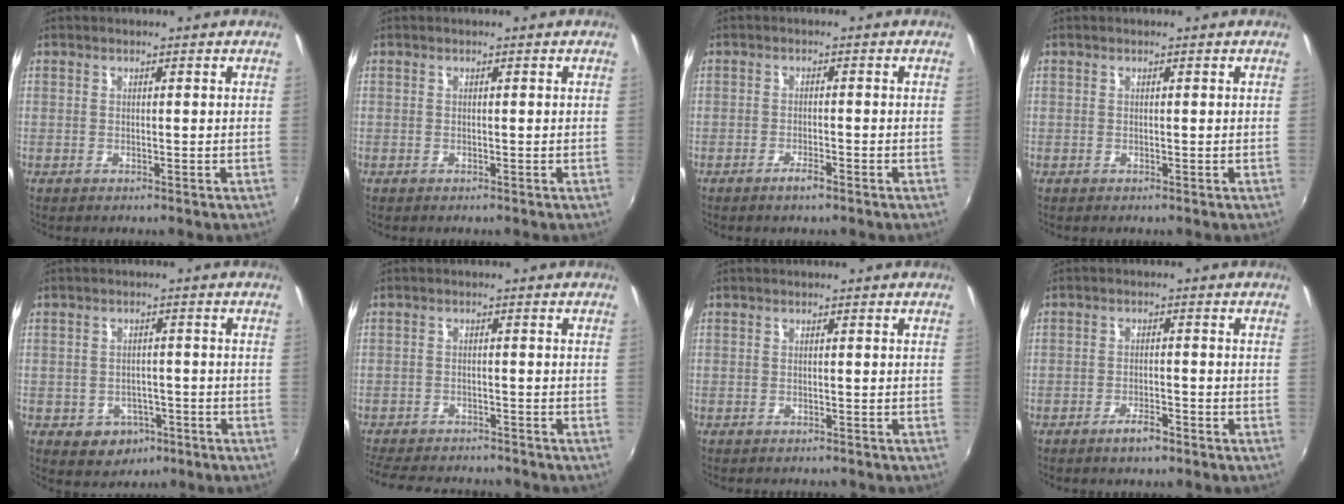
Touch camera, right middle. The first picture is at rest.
{"total": 0.0}
{"total": 2.2, "force": [-1.6, 0.4, 1.4], "torque": [-0.032, -0.002, -0.032]}
{"total": 0.0}
{"total": 6.1, "force": [-2.7, 5.1, 2.0], "torque": [-0.053, 0.004, -0.024]}
{"total": 12.4, "force": [-11.0, 3.6, 4.5], "torque": [-0.114, -0.014, -0.168]}
{"total": 2.1, "force": [-1.9, 0.5, 0.6], "torque": [-0.018, -0.012, -0.027]}
{"total": 3.1, "force": [-2.4, 0.9, 1.8], "torque": [-0.043, -0.002, -0.042]}